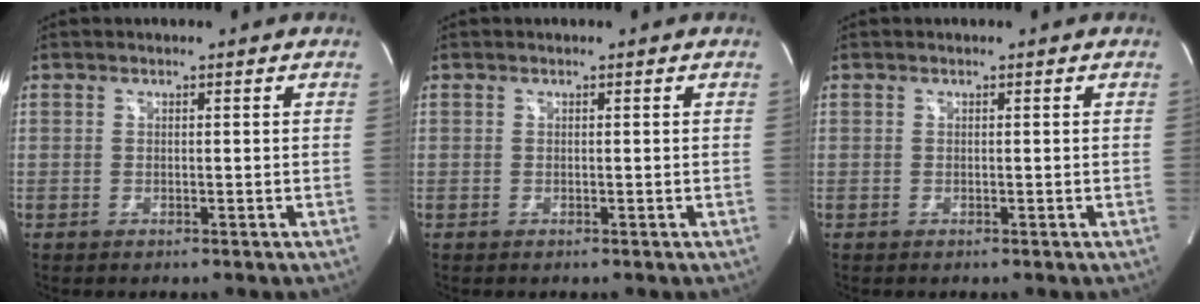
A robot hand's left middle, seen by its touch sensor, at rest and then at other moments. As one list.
[{"total": 0.0}, {"total": 0.0}]